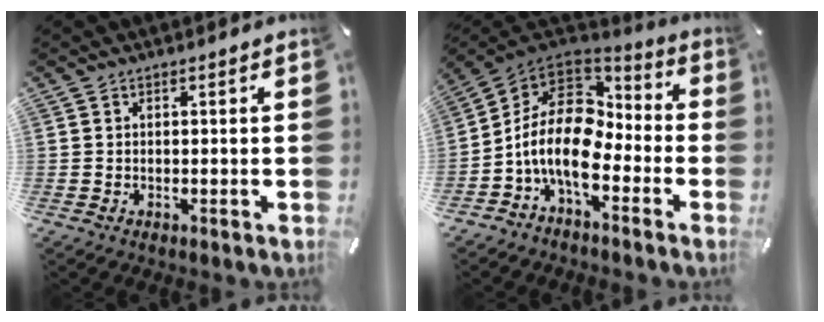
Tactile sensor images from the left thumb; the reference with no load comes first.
{"total": 15.2, "force": [-5.2, 8.9, 11.1], "torque": [-0.243, 0.014, -0.094]}